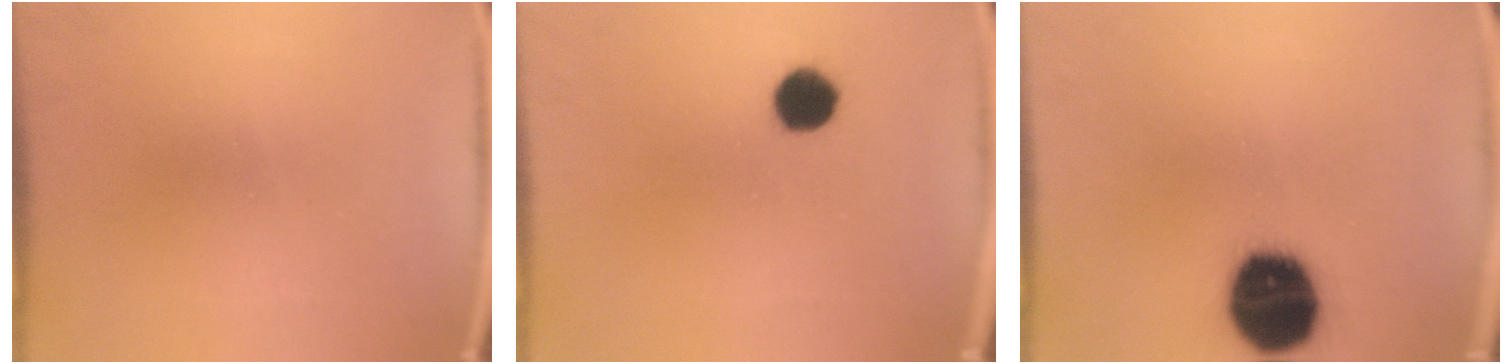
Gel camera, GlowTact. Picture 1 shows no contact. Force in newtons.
{"total": 6.1}
{"total": 19.5}